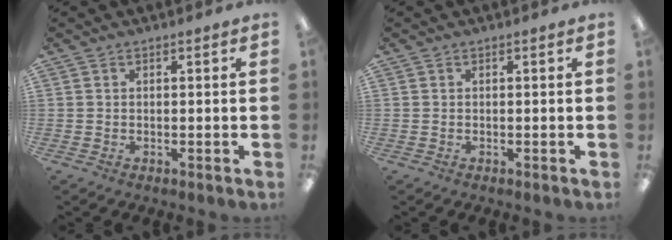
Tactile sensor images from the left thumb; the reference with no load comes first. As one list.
[{"total": 0.0}]